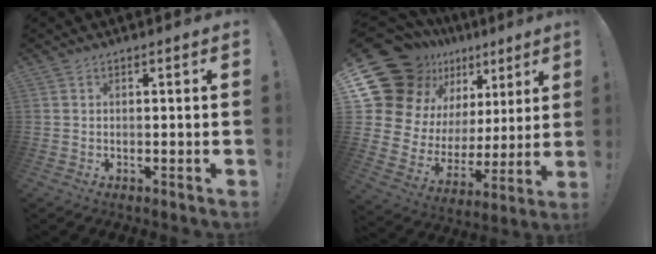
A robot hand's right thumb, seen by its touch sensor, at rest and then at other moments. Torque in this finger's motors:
{"motor_torque": [0.64, 1.62, 0.60, 0.77, 0.17]}